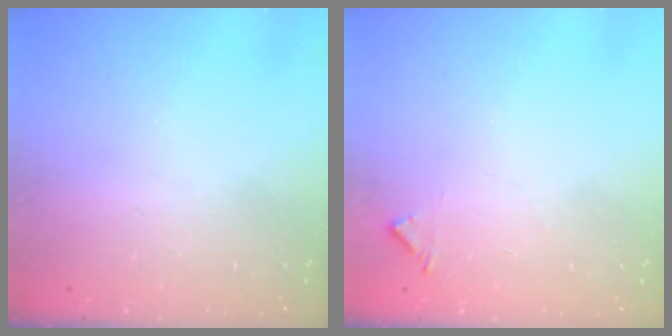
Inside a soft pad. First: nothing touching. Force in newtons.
{"total": 5.7, "press": 5.7, "slide": 0.4}